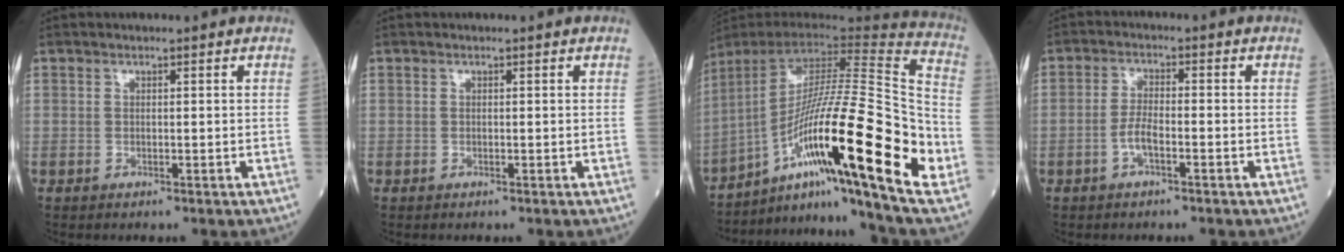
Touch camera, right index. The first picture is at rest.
{"total": 0.0}
{"total": 27.9, "force": [-9.7, 0.9, 26.2], "torque": [-0.412, -0.017, -0.168]}
{"total": 3.2, "force": [-1.5, 0.8, 2.7], "torque": [-0.058, 0.005, -0.029]}